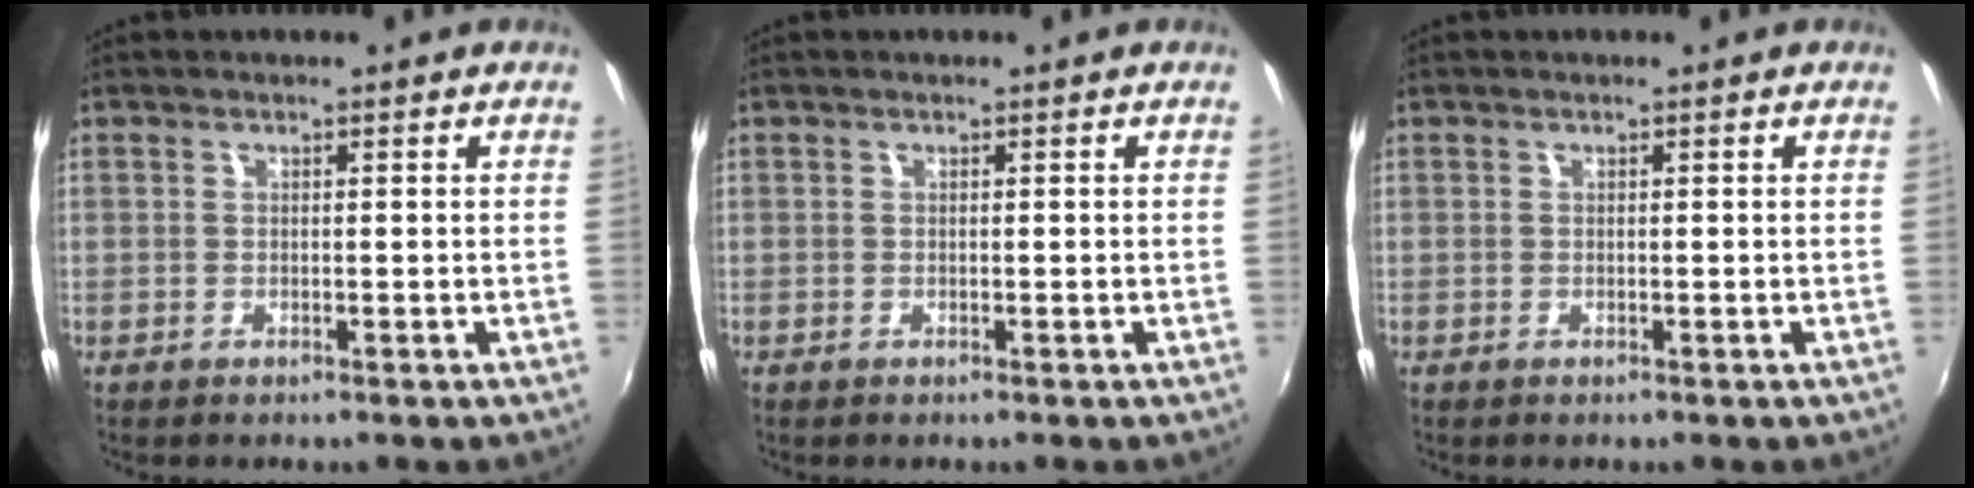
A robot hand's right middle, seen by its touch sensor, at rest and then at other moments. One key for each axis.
{"total": 0.0}
{"total": 0.0}